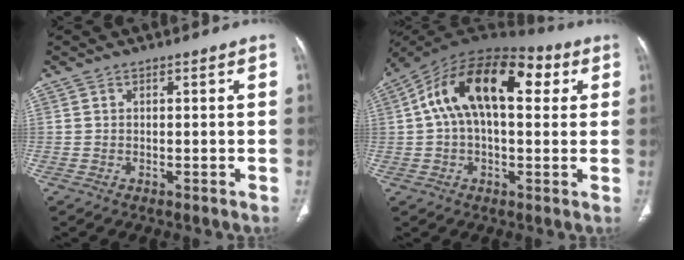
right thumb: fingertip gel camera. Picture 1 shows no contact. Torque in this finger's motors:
{"motor_torque": [-0.38, 2.69, 1.09, 0.14, 0.30]}